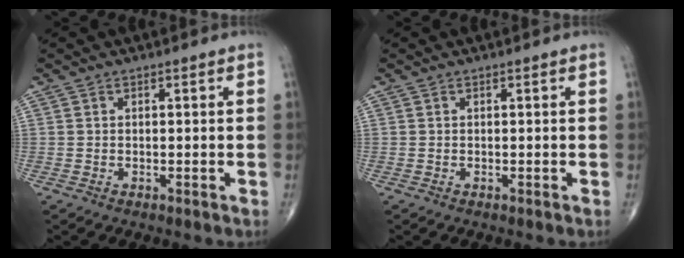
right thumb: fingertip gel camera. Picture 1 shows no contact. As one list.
[{"total": 0.0}]